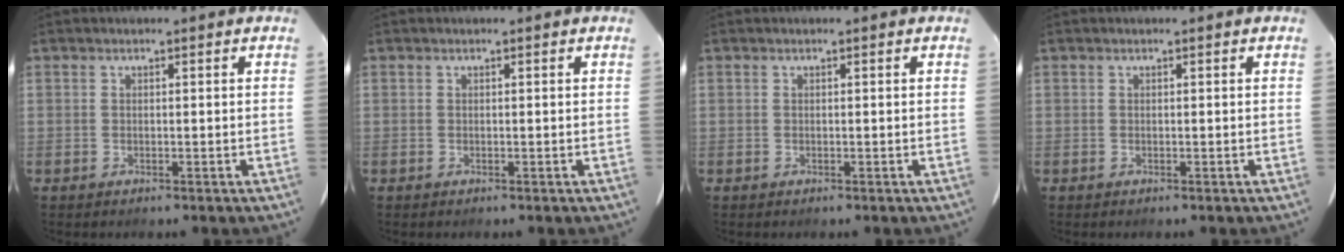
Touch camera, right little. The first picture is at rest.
{"total": 0.0}
{"total": 0.0}
{"total": 0.0}